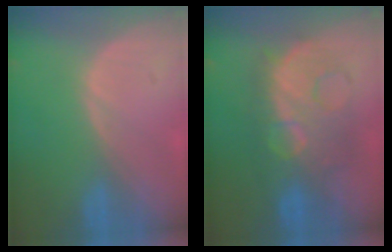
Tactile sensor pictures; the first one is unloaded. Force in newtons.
{"total": 9.5, "press": 9.5, "slide": 0.4}